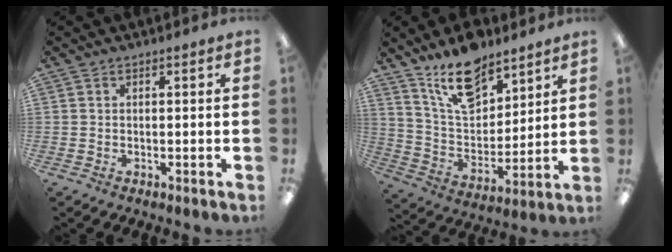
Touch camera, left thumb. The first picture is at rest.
{"total": 14.8, "force": [10.9, 7.1, 7.1], "torque": [-0.125, -0.059, 0.198]}